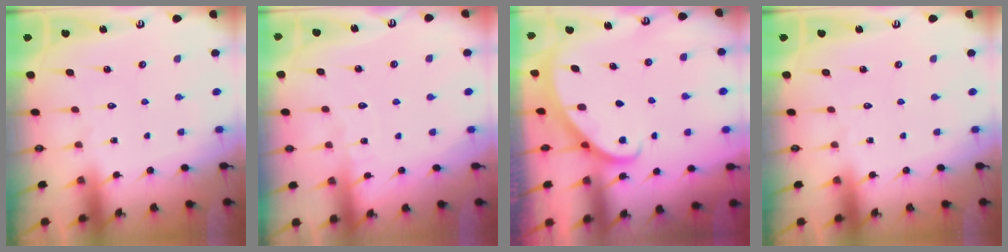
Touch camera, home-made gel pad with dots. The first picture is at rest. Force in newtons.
{"total": 3.0, "press": 3.0, "slide": 0.3}
{"total": 2.1, "press": 2.1, "slide": 0.2}
{"total": 0.0}